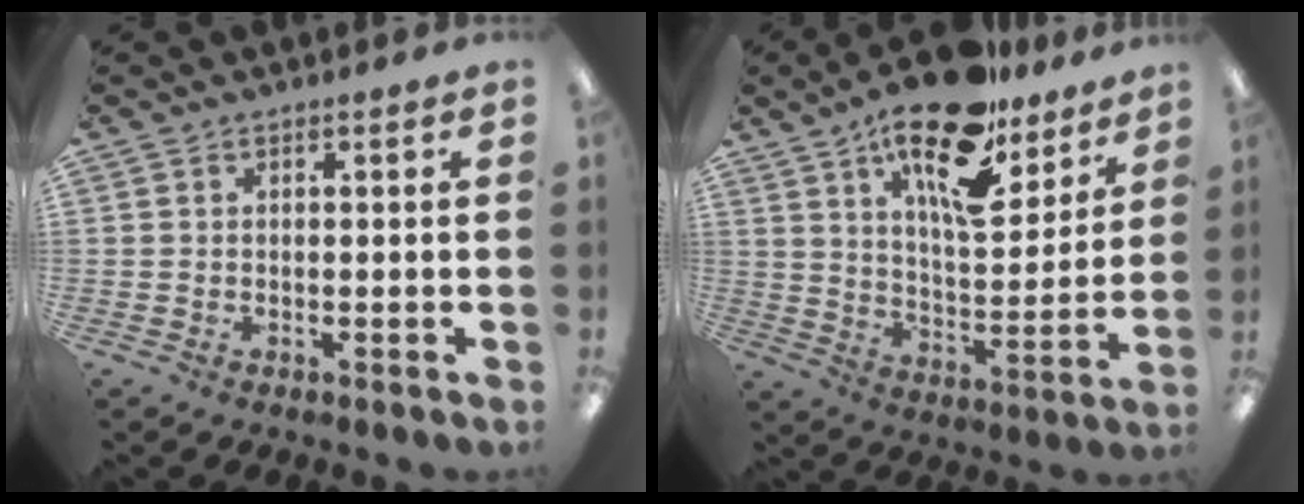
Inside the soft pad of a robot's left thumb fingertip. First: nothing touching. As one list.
[{"total": 21.0, "force": [14.3, 7.9, 13.2], "torque": [-0.214, -0.081, 0.240]}]